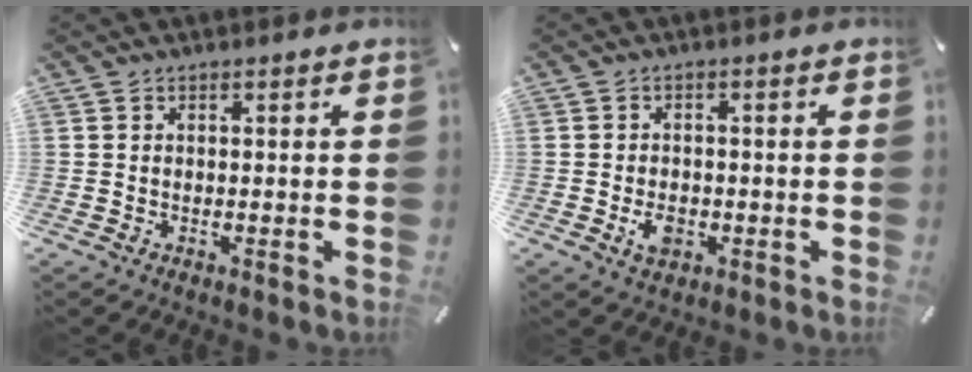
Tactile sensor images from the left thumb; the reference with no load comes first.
{"total": 4.1, "force": [-1.2, 2.9, 2.7], "torque": [-0.051, -0.002, -0.024]}